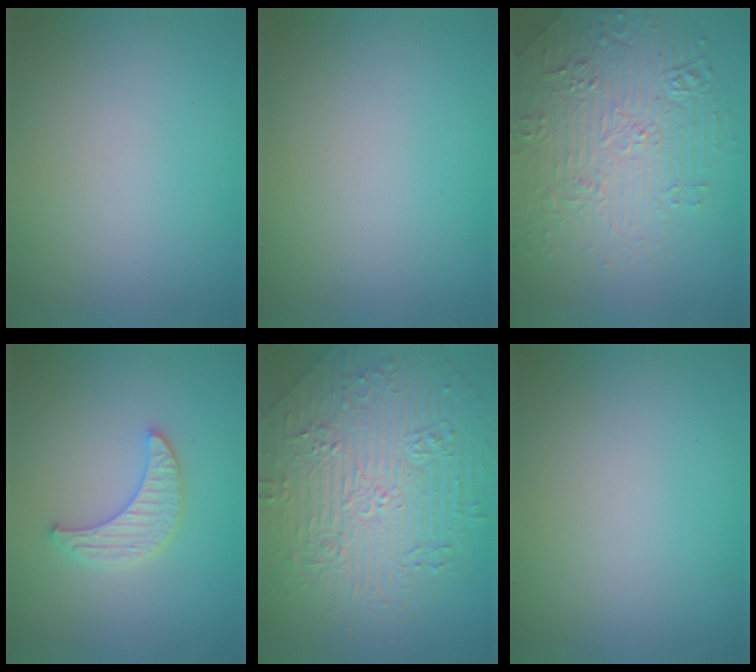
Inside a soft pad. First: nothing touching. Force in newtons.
{"total": 0.0}
{"total": 4.9, "press": 4.5, "slide": 2.0}
{"total": 2.9, "press": 2.9, "slide": 0.7}
{"total": 6.9, "press": 6.0, "slide": 3.5}
{"total": 0.0}